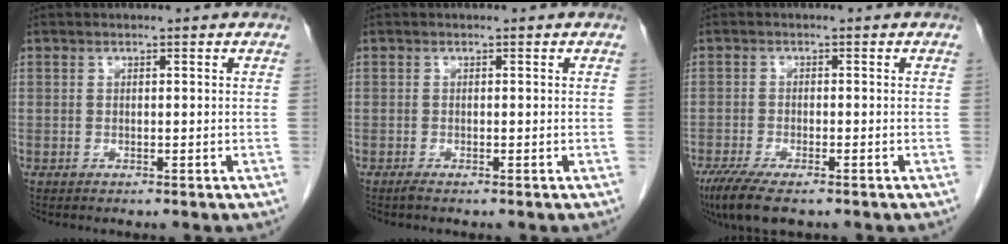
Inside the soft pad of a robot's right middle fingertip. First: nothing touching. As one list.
[{"total": 0.5, "force": [-0.4, -0.1, 0.3], "torque": [-0.008, -0.001, -0.009]}, {"total": 7.0, "force": [-4.9, 1.7, 4.7], "torque": [-0.083, -0.018, -0.080]}]